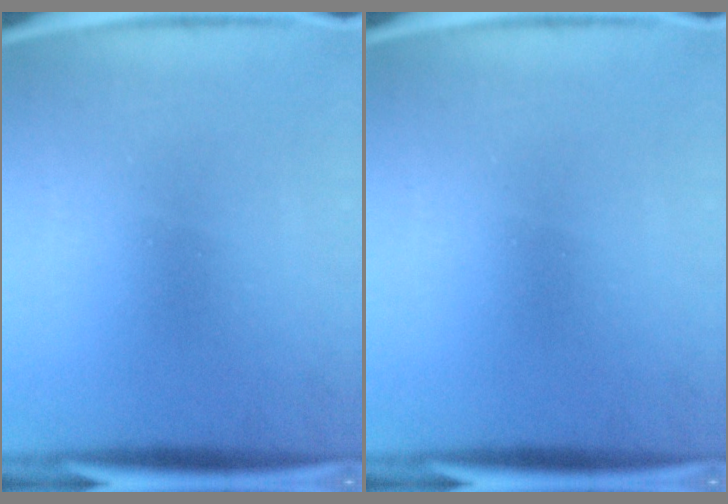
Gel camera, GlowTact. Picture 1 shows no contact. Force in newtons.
{"total": 0.0}